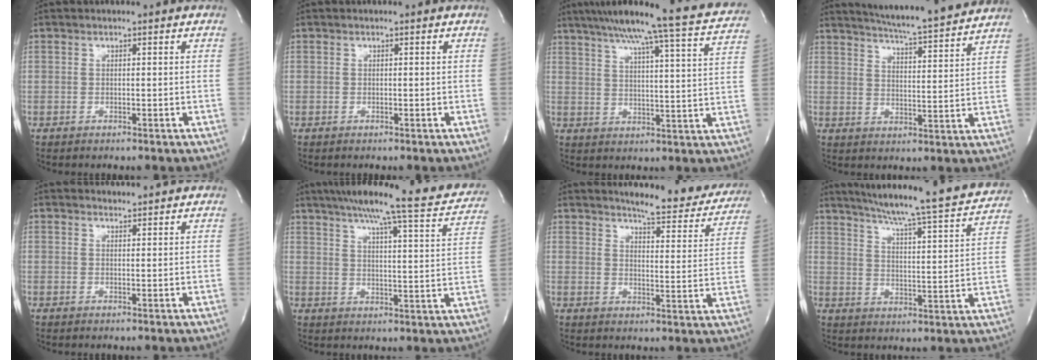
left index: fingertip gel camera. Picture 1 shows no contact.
{"total": 0.0}
{"total": 22.3, "force": [19.5, -0.6, 10.8], "torque": [-0.171, -0.027, 0.246]}
{"total": 15.4, "force": [14.3, -0.4, 5.6], "torque": [-0.098, -0.016, 0.193]}
{"total": 2.6, "force": [2.6, 0.3, 0.1], "torque": [-0.013, 0.009, 0.034]}
{"total": 21.7, "force": [18.4, 1.8, 11.5], "torque": [-0.168, -0.010, 0.227]}
{"total": 15.5, "force": [14.1, 3.1, 5.7], "torque": [-0.051, -0.043, 0.155]}
{"total": 22.7, "force": [20.4, 0.9, 9.9], "torque": [-0.153, -0.041, 0.260]}